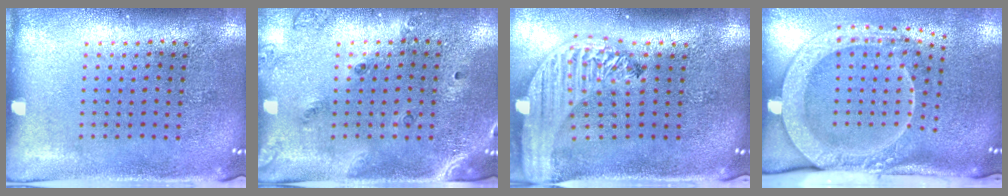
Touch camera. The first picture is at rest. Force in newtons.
{"total": 1.5, "press": 1.3, "slide": 0.7}
{"total": 3.1, "press": 2.4, "slide": 1.9}
{"total": 2.8, "press": 2.1, "slide": 1.9}